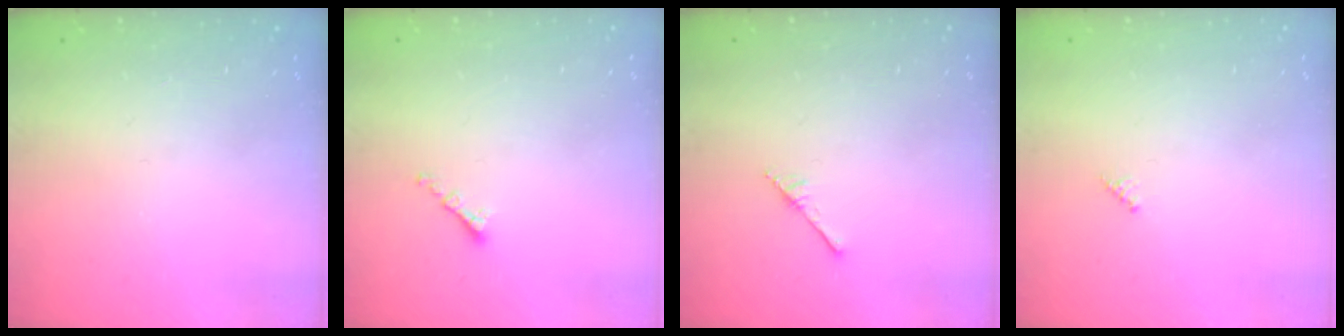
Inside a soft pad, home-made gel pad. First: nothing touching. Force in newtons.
{"total": 1.4, "press": 1.3, "slide": 0.5}
{"total": 2.9, "press": 2.9, "slide": 0.2}
{"total": 2.0, "press": 2.0, "slide": 0.2}